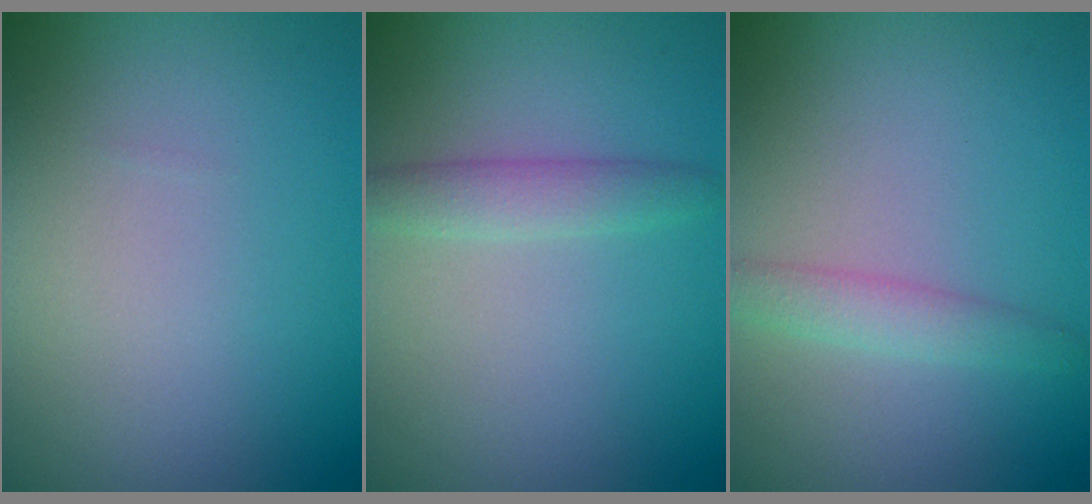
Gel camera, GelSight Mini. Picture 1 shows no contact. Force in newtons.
{"total": 2.1, "press": 2.1, "slide": 0.1}
{"total": 2.2, "press": 2.2, "slide": 0.1}